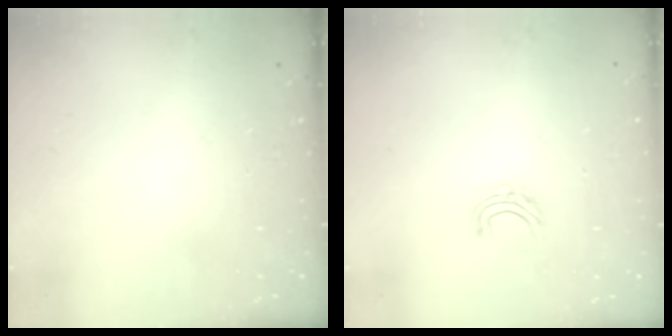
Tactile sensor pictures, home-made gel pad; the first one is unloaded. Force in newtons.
{"total": 5.0, "press": 5.0, "slide": 0.4}